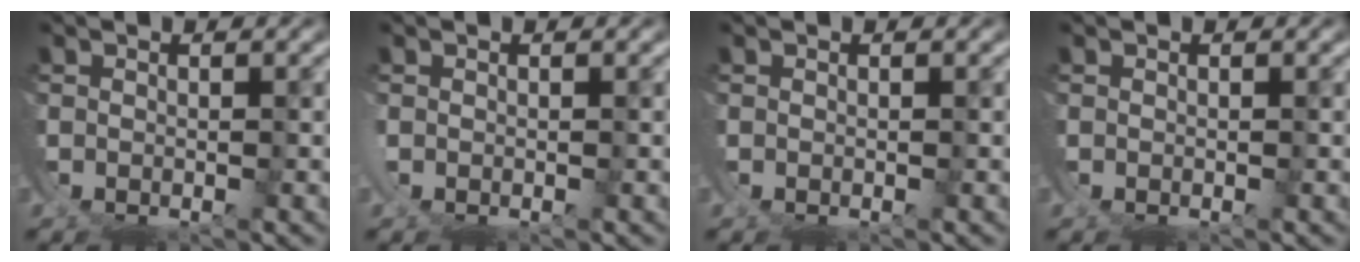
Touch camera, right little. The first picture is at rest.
{"total": 0.6, "force": [0.2, 0.4, 0.5], "torque": [-0.015, -0.003, 0.006]}
{"total": 0.0}
{"total": 0.0}